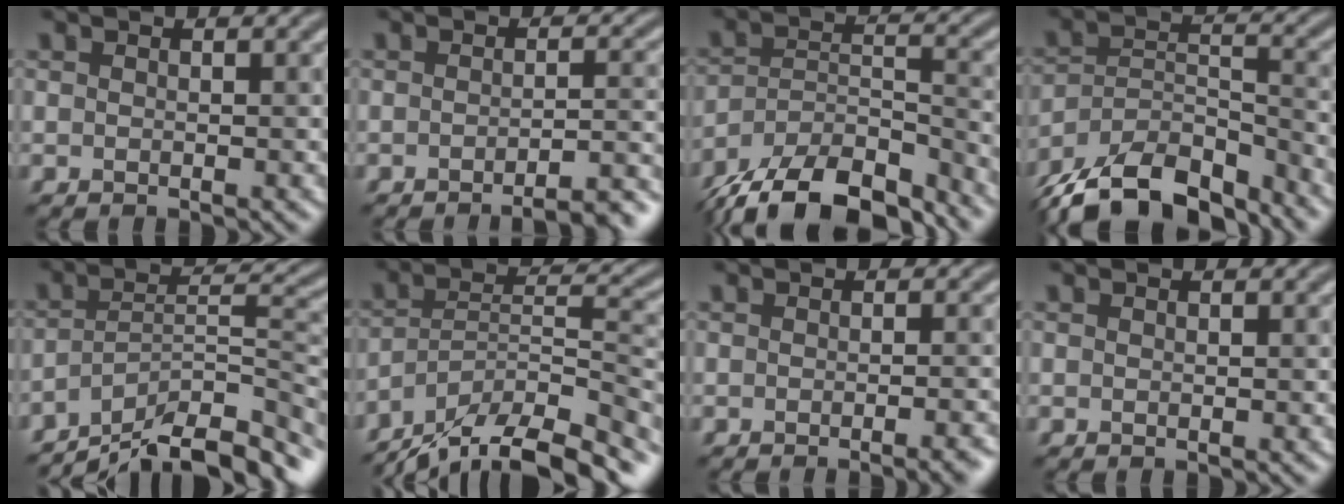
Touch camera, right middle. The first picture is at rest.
{"total": 5.2, "force": [-3.9, 1.1, 3.2], "torque": [-0.030, 0.011, -0.049]}
{"total": 13.7, "force": [-11.4, 5.1, 5.8], "torque": [-0.105, -0.012, -0.168]}
{"total": 12.7, "force": [-10.3, 5.3, 5.3], "torque": [-0.105, -0.009, -0.167]}
{"total": 11.5, "force": [-8.6, 3.0, 7.1], "torque": [-0.106, 0.009, -0.148]}
{"total": 14.2, "force": [-11.9, 3.7, 6.7], "torque": [-0.115, 0.017, -0.183]}
{"total": 3.1, "force": [-1.6, 0.9, 2.5], "torque": [-0.013, 0.007, -0.021]}
{"total": 0.0}